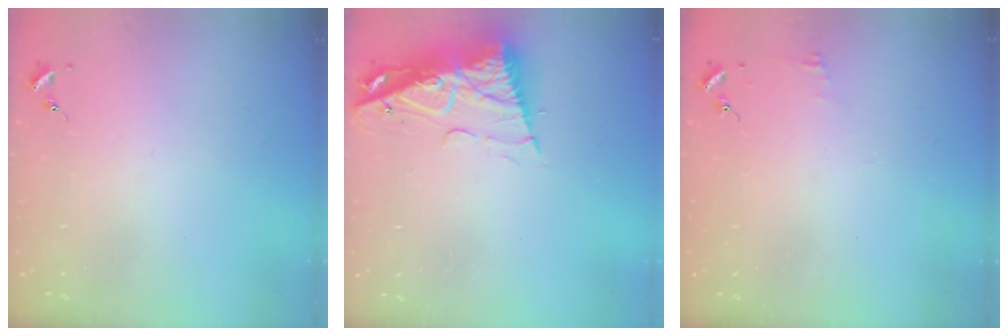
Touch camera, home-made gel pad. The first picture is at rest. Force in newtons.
{"total": 11.4, "press": 11.3, "slide": 1.2}
{"total": 3.7, "press": 3.7, "slide": 0.3}